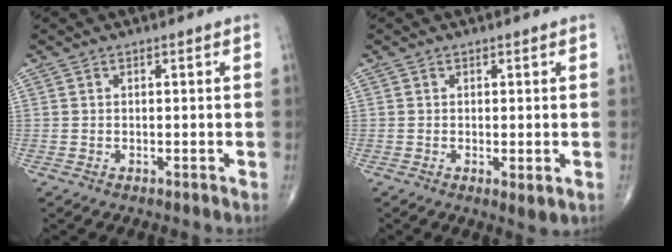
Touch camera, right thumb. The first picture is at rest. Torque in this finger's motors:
{"motor_torque": [-0.21, 0.05, -0.10, -0.08, -0.01]}